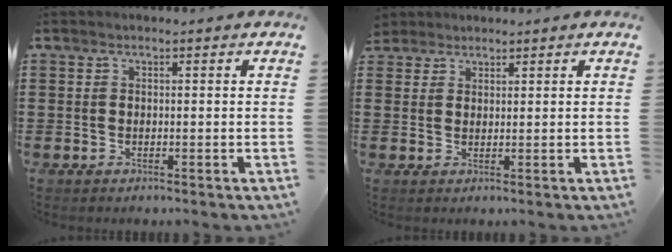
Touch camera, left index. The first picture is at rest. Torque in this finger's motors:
{"motor_torque": [-0.03, -0.03, 0.00, -0.02]}